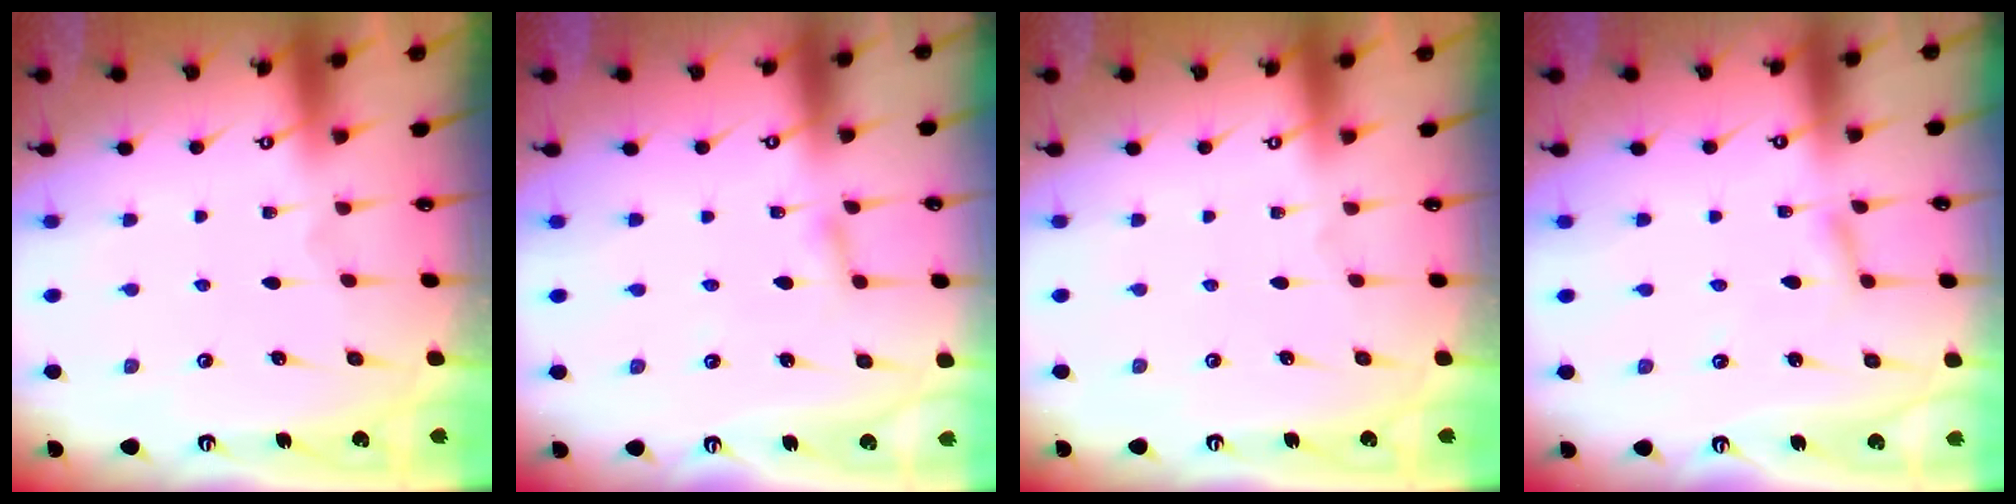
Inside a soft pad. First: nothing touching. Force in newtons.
{"total": 2.9, "press": 2.9, "slide": 0.3}
{"total": 0.0}
{"total": 1.4, "press": 1.4, "slide": 0.2}